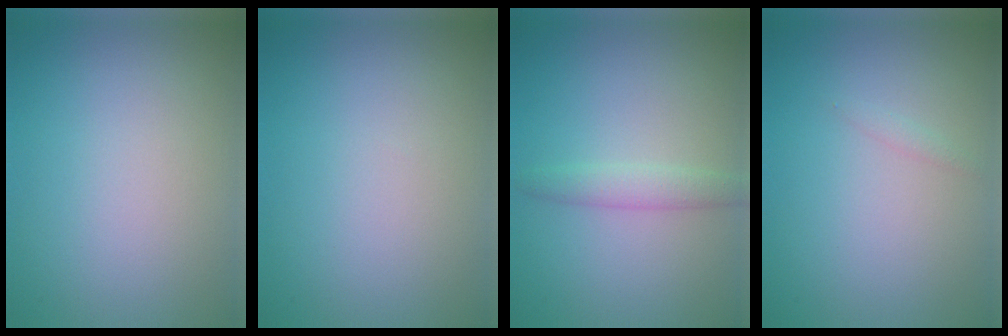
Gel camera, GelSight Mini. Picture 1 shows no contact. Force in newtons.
{"total": 0.0}
{"total": 1.9, "press": 1.9, "slide": 0.2}
{"total": 0.5, "press": 0.5, "slide": 0.0}